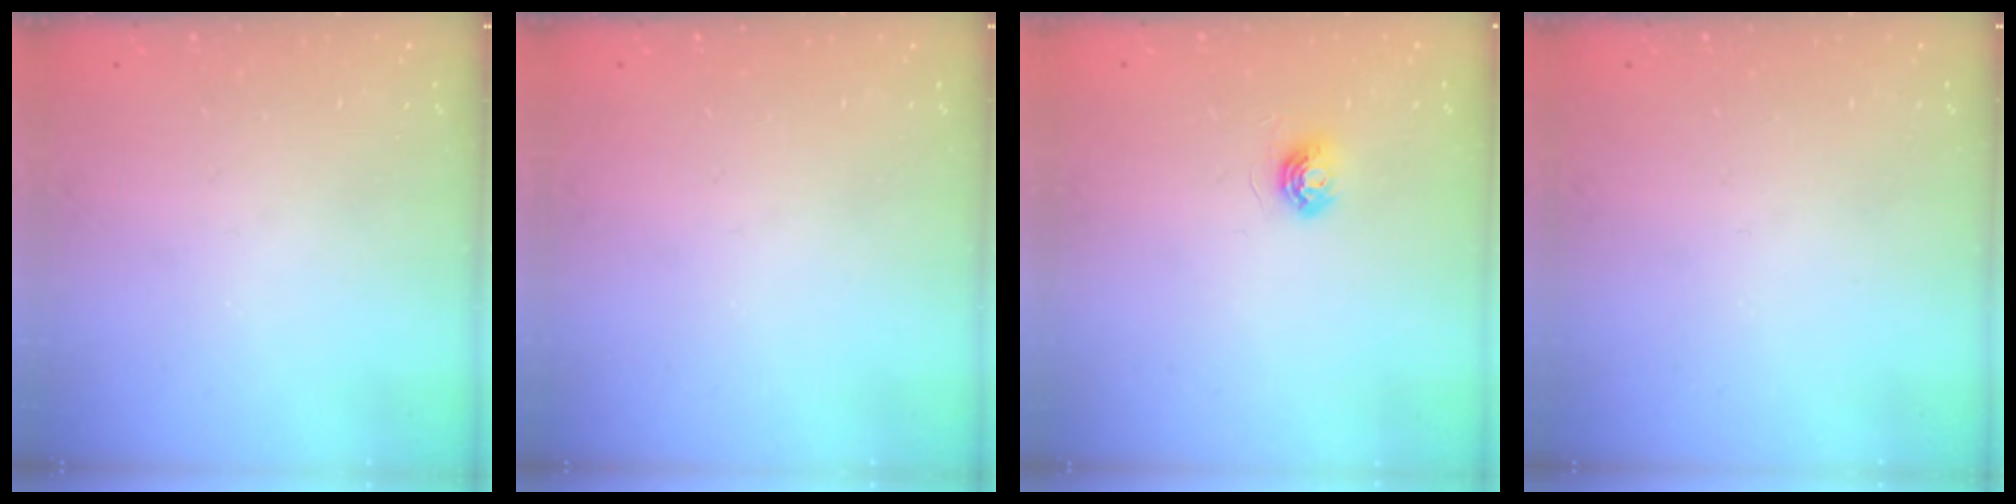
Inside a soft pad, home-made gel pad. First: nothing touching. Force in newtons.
{"total": 0.0}
{"total": 5.1, "press": 5.1, "slide": 0.5}
{"total": 0.0}